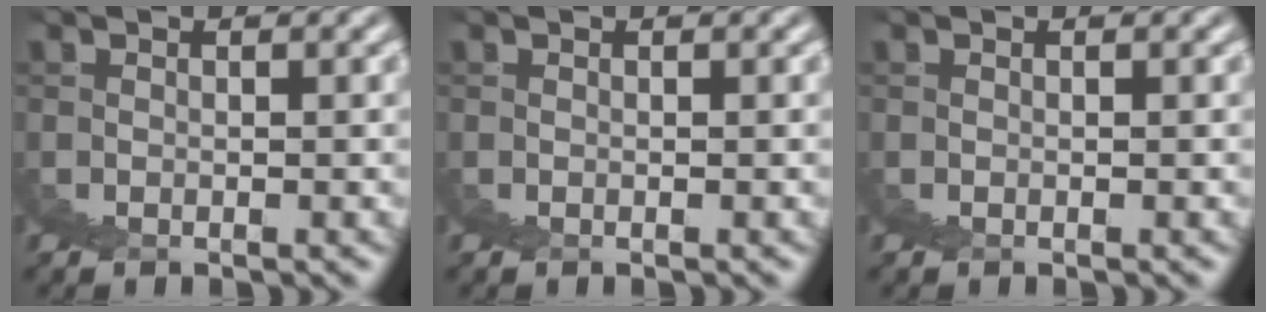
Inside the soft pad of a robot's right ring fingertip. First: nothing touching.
{"total": 0.0}
{"total": 0.0}